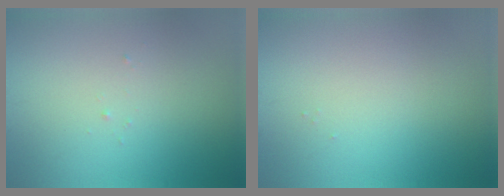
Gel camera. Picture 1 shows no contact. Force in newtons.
{"total": 0.0}